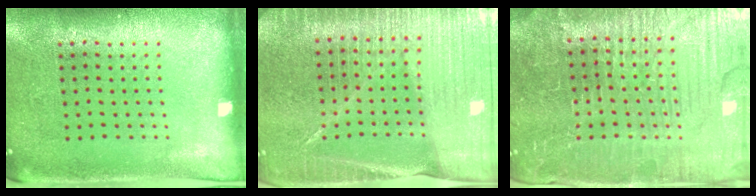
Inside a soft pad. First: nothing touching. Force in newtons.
{"total": 4.8, "press": 4.4, "slide": 1.9}
{"total": 5.8, "press": 5.4, "slide": 2.3}